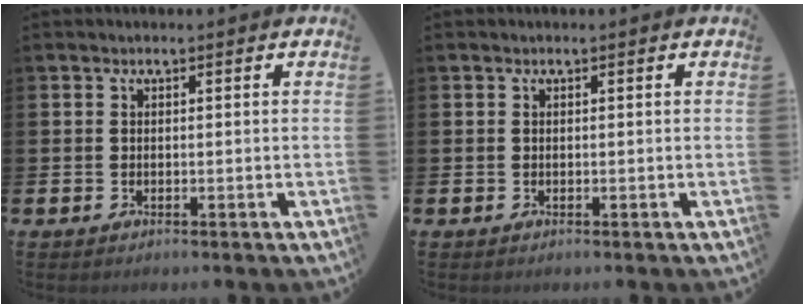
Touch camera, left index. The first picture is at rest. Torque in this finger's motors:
{"motor_torque": [0.18, 0.19, 0.03, 0.02]}